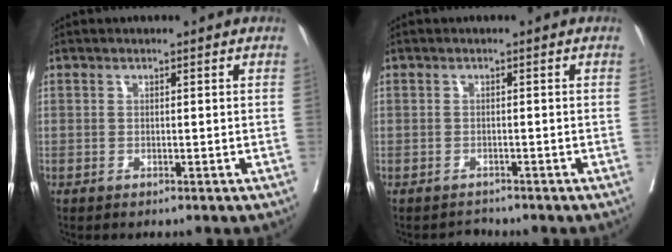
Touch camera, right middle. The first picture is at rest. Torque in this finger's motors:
{"motor_torque": [-0.40, -0.07, -0.16, -0.05]}